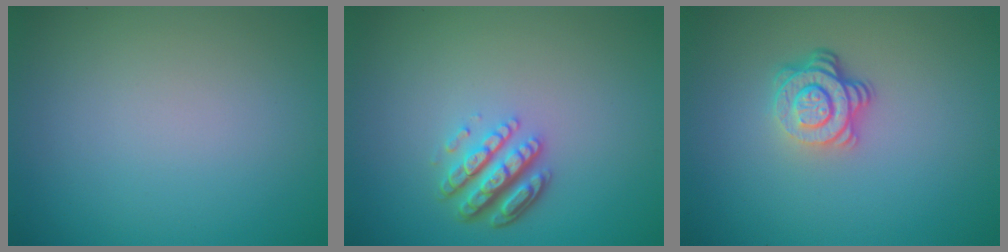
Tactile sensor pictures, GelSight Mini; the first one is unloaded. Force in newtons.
{"total": 4.4, "press": 3.3, "slide": 3.0}
{"total": 4.0, "press": 2.8, "slide": 2.9}